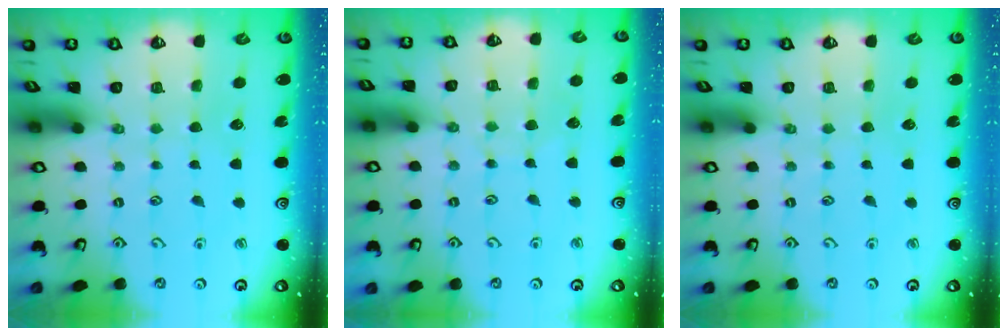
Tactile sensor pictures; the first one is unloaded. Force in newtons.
{"total": 4.0, "press": 3.9, "slide": 0.5}
{"total": 0.0}